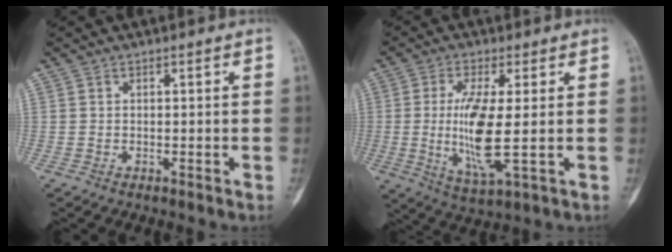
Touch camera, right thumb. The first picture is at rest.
{"total": 11.1, "force": [-0.1, 2.4, 10.8], "torque": [-0.233, -0.022, -0.001]}